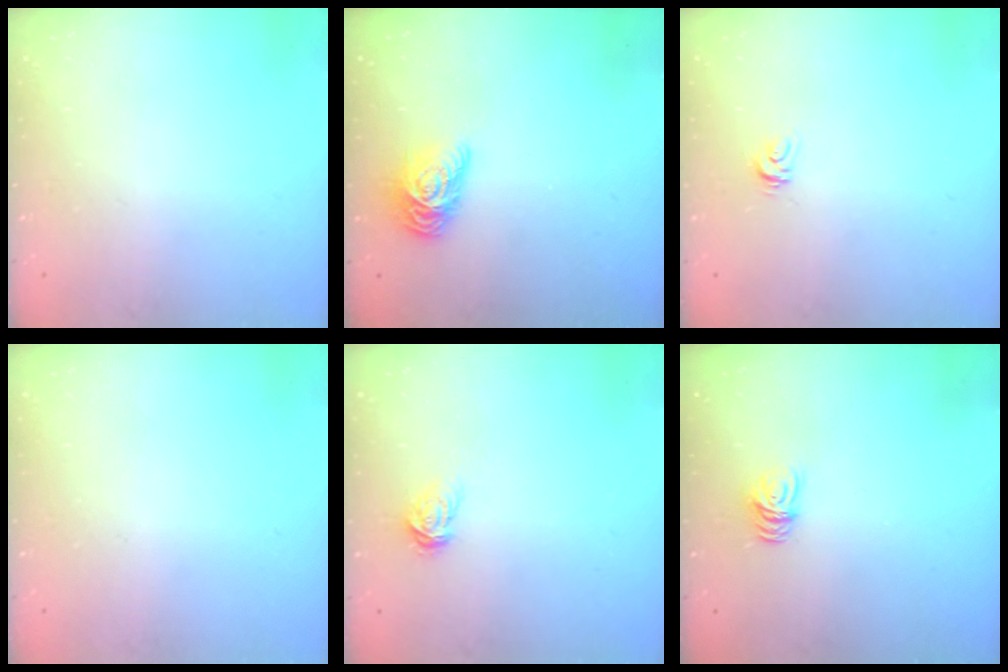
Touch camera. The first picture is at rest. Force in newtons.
{"total": 10.1, "press": 10.0, "slide": 0.6}
{"total": 3.5, "press": 3.5, "slide": 0.1}
{"total": 0.0}
{"total": 3.4, "press": 3.4, "slide": 0.3}
{"total": 4.8, "press": 4.8, "slide": 0.2}